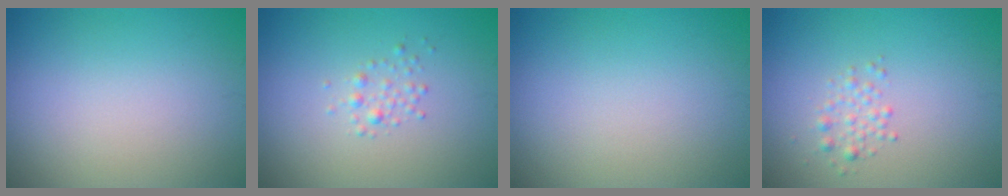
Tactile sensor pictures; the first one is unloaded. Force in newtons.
{"total": 1.2, "press": 1.2, "slide": 0.0}
{"total": 0.0}
{"total": 1.4, "press": 1.4, "slide": 0.0}